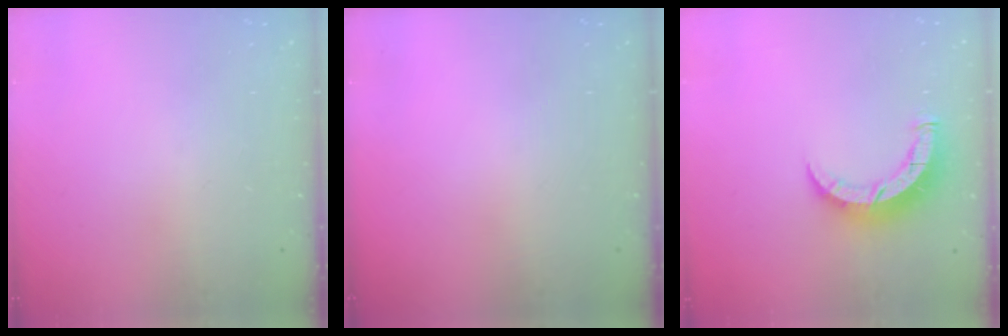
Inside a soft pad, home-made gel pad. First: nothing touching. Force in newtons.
{"total": 0.0}
{"total": 8.1, "press": 8.1, "slide": 0.5}